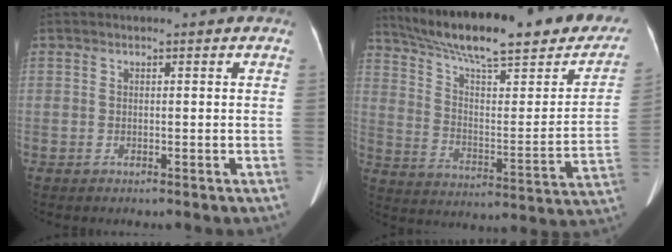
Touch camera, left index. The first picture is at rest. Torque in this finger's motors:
{"motor_torque": [0.83, -1.32, 0.31, 0.15]}